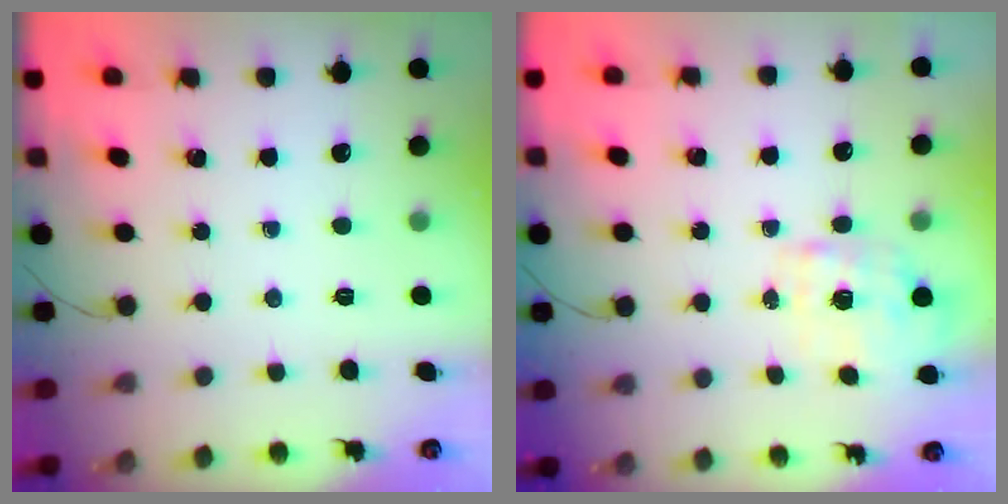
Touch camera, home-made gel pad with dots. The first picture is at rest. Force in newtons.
{"total": 1.8, "press": 1.8, "slide": 0.5}